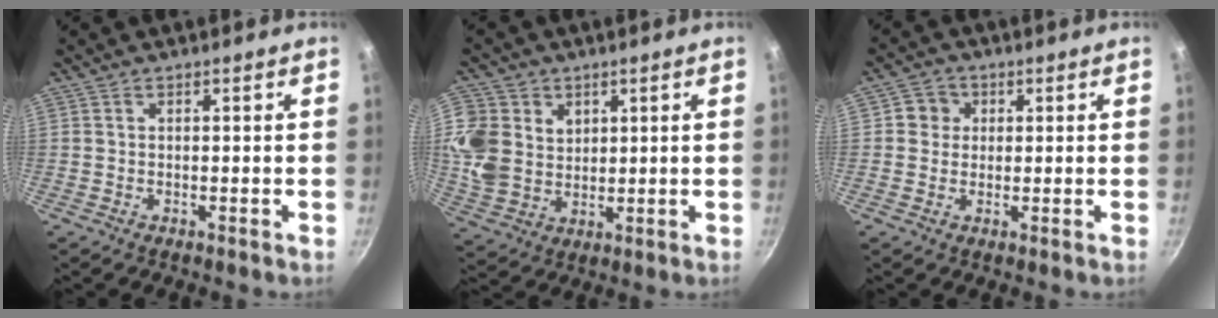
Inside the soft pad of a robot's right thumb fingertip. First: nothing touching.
{"total": 12.1, "force": [2.5, 10.0, 6.4], "torque": [-0.125, -0.009, 0.056]}
{"total": 4.1, "force": [0.7, 3.9, 1.1], "torque": [0.006, 0.005, 0.007]}